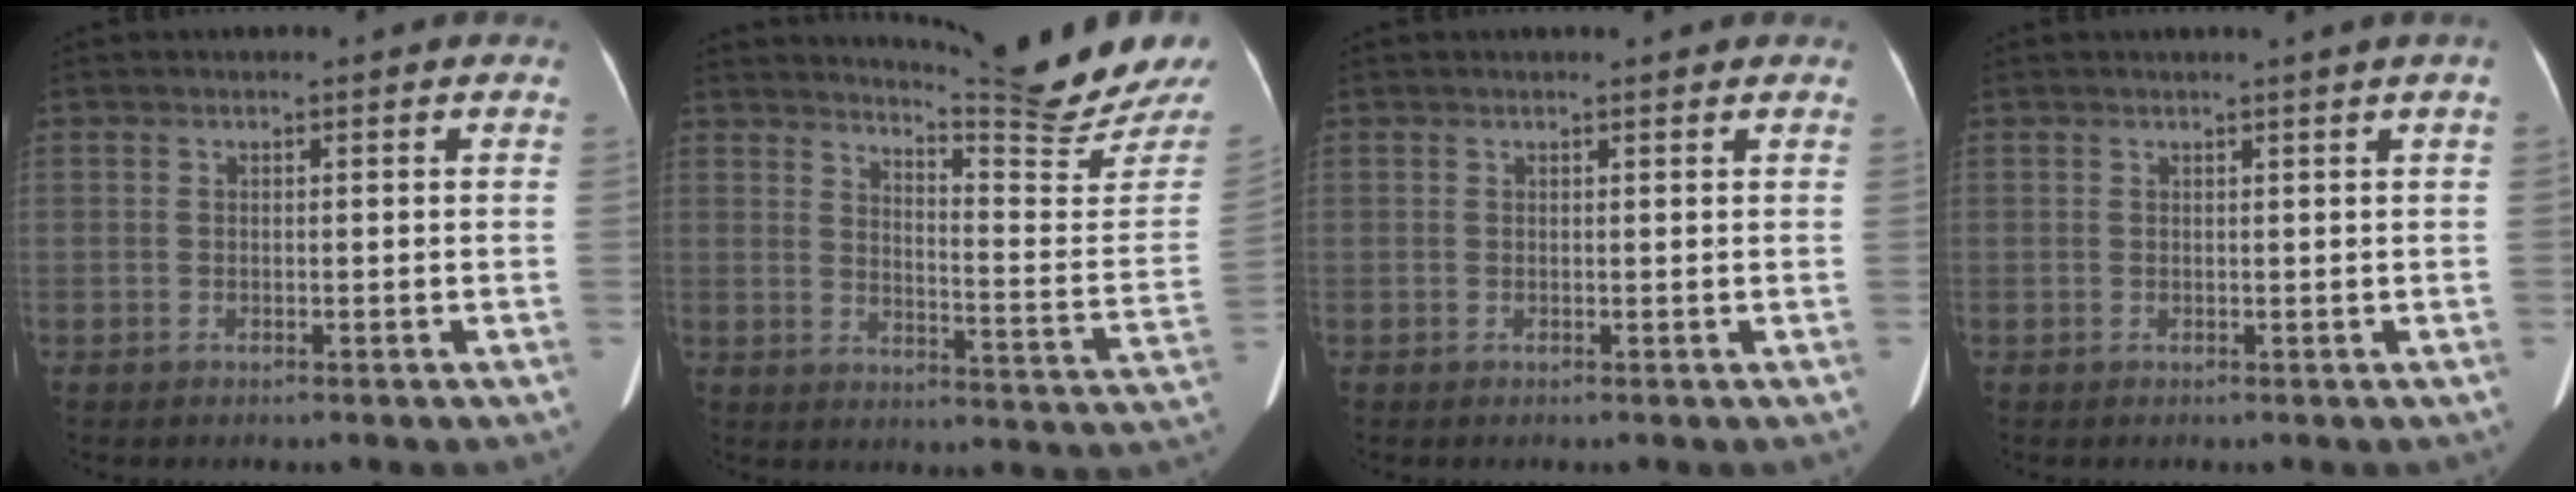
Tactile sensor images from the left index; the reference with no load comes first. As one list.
[{"total": 18.1, "force": [17.3, -1.7, 5.0], "torque": [-0.085, -0.129, 0.211]}, {"total": 2.4, "force": [2.3, 0.1, 0.9], "torque": [-0.013, 0.013, 0.026]}, {"total": 1.5, "force": [1.1, -0.5, 0.9], "torque": [-0.013, 0.000, 0.022]}]